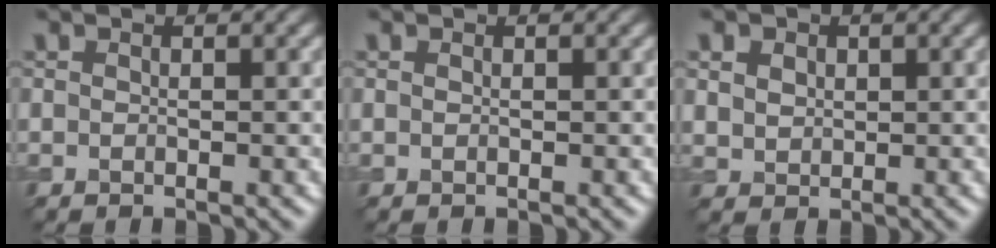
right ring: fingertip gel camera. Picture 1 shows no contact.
{"total": 0.0}
{"total": 3.6, "force": [1.8, 2.7, 1.7], "torque": [-0.047, 0.012, 0.030]}